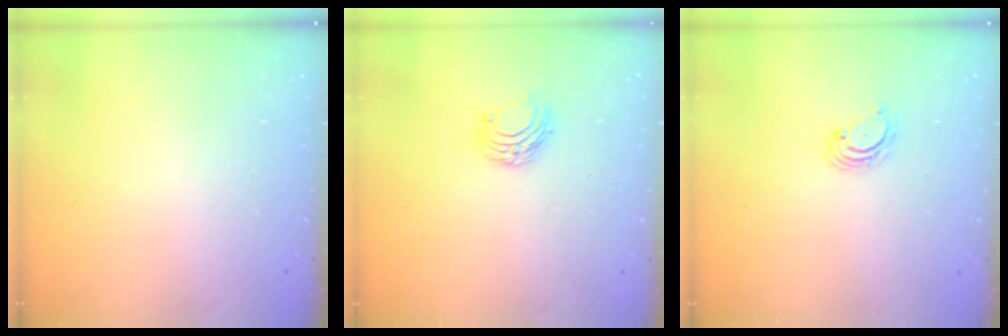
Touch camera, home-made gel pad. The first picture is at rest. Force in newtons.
{"total": 6.5, "press": 6.5, "slide": 0.6}
{"total": 4.0, "press": 4.0, "slide": 0.5}